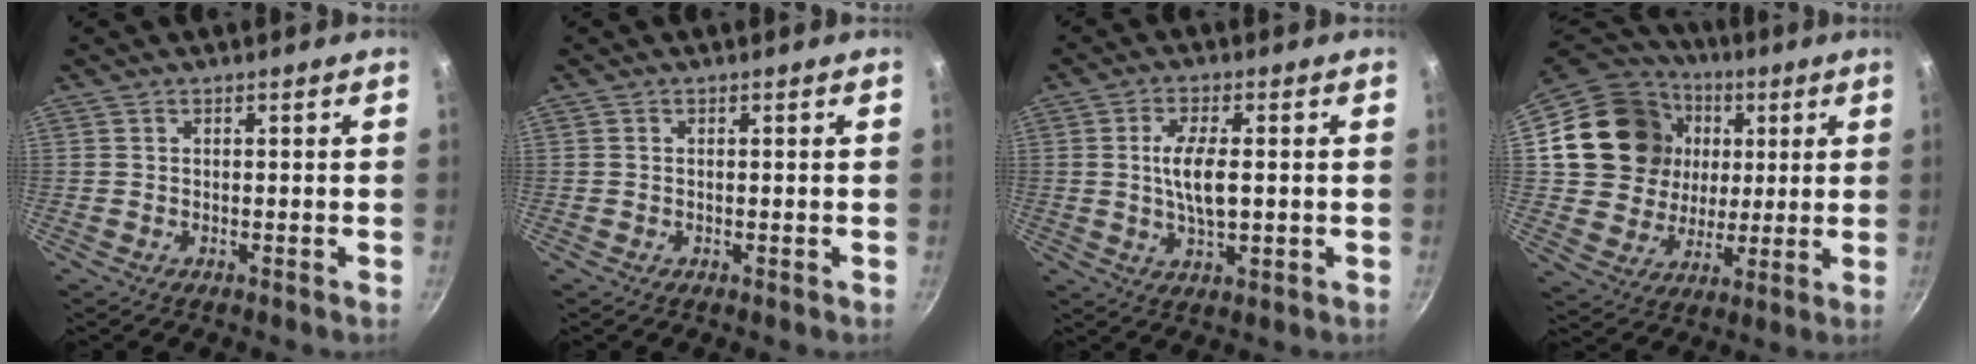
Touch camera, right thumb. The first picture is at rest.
{"total": 0.0}
{"total": 8.2, "force": [0.3, 3.3, 7.5], "torque": [-0.140, 0.001, 0.004]}
{"total": 21.8, "force": [4.8, 18.6, 10.2], "torque": [-0.174, 0.016, 0.091]}